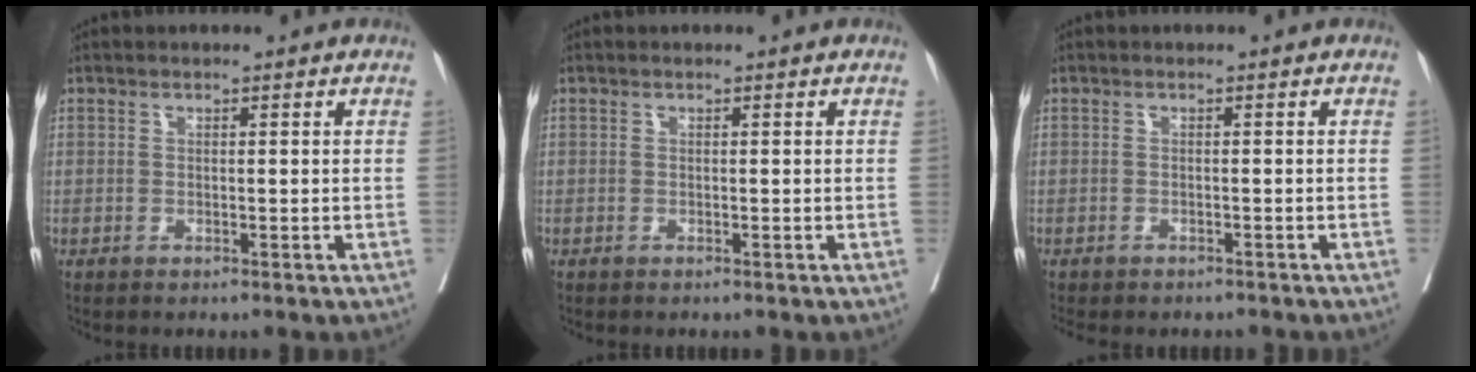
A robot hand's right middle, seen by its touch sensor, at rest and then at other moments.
{"total": 0.0}
{"total": 5.4, "force": [-4.9, 1.8, 1.7], "torque": [-0.017, 0.001, -0.063]}